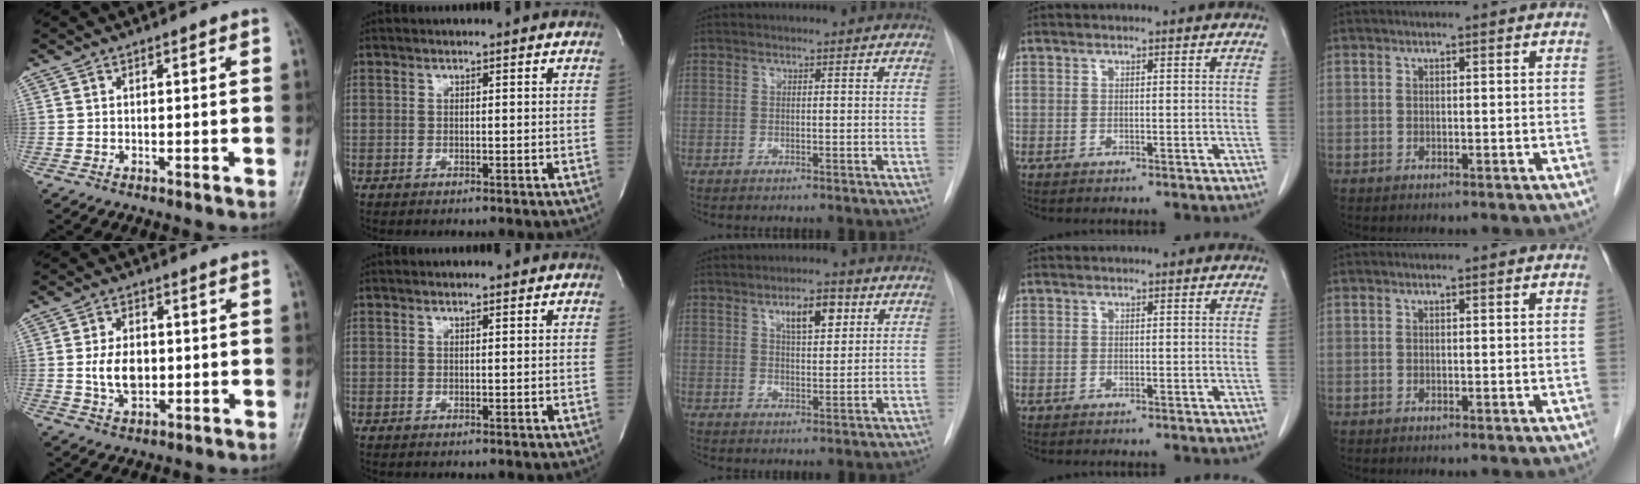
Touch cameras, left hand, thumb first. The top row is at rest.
{"thumb": {"total": 6.3, "force": [0.1, 3.9, 5.0], "torque": [-0.085, -0.001, 0.007]}, "middle": {"total": 5.9, "force": [2.7, 2.2, 4.7], "torque": [-0.075, 0.005, 0.044]}}